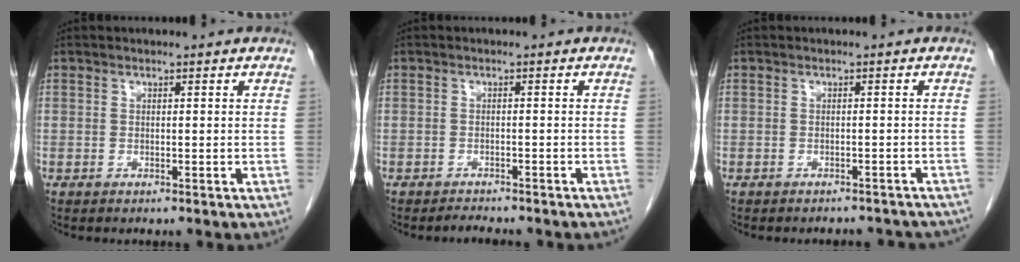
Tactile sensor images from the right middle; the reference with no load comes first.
{"total": 2.3, "force": [-2.2, 0.3, 0.7], "torque": [-0.016, -0.005, -0.027]}
{"total": 7.3, "force": [-6.8, 2.4, 1.5], "torque": [-0.012, 0.002, -0.065]}